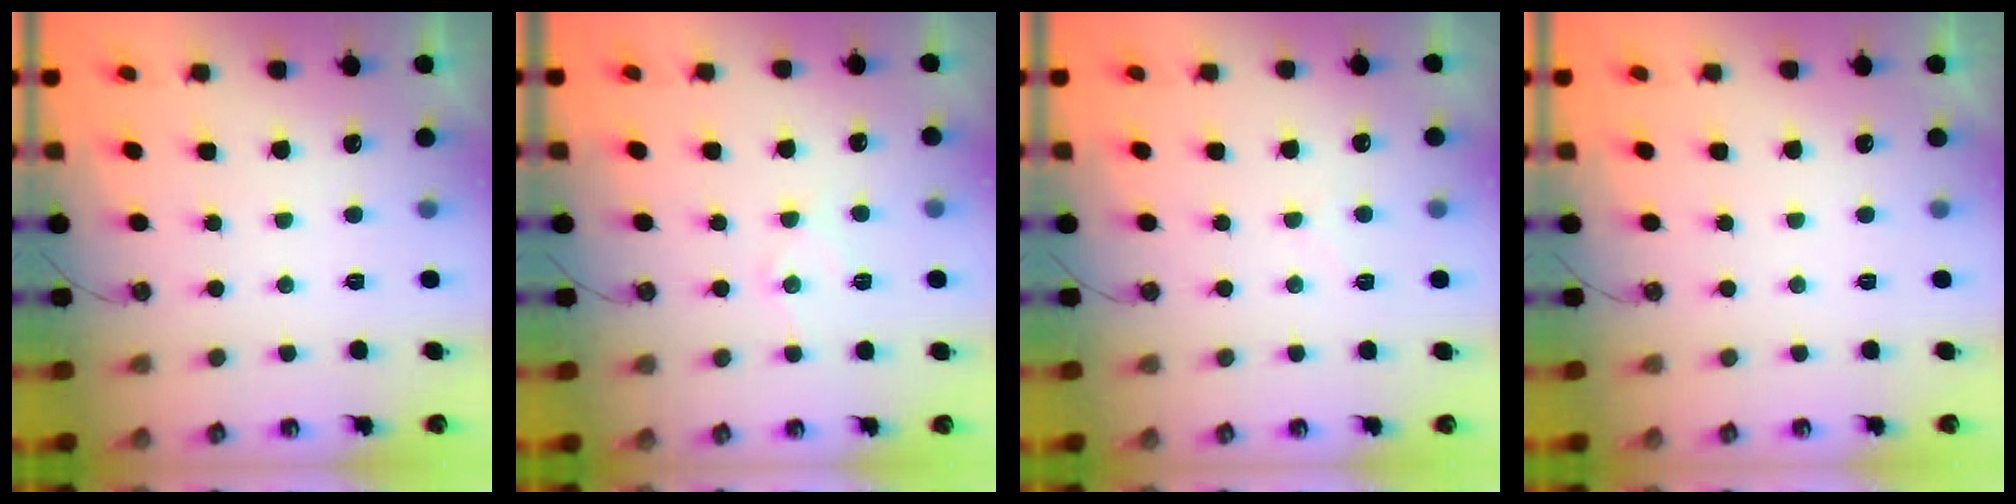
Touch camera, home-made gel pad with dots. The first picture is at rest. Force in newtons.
{"total": 6.8, "press": 6.7, "slide": 0.4}
{"total": 3.1, "press": 3.1, "slide": 0.5}
{"total": 0.0}